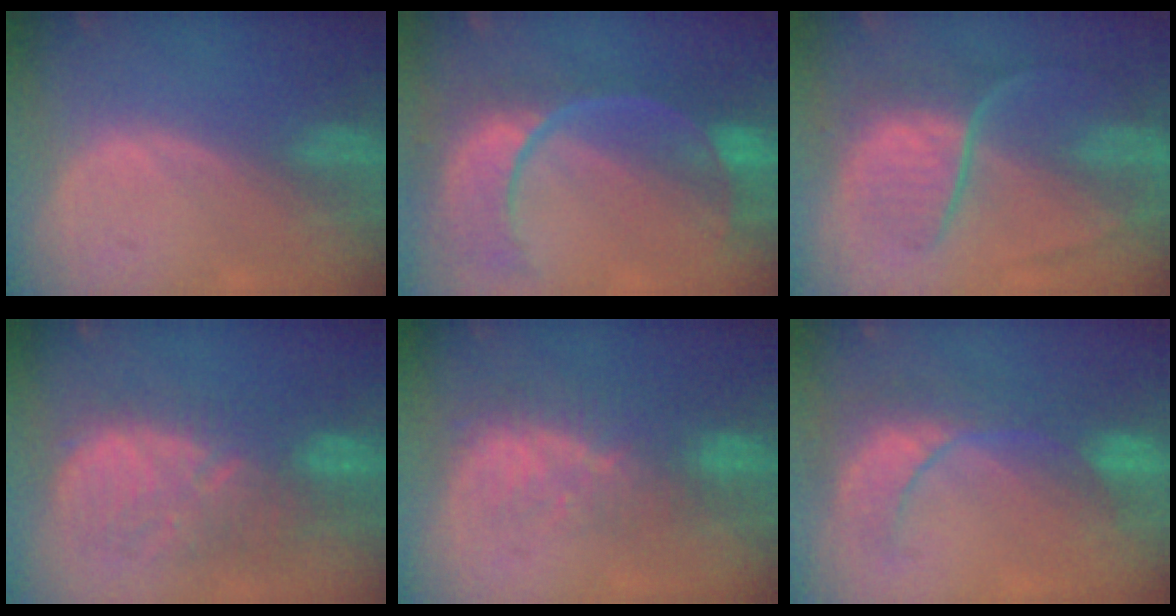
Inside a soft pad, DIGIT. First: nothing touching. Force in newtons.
{"total": 11.1, "press": 9.4, "slide": 5.9}
{"total": 9.0, "press": 7.4, "slide": 5.1}
{"total": 10.6, "press": 10.4, "slide": 2.3}
{"total": 8.4, "press": 7.5, "slide": 3.8}
{"total": 8.0, "press": 7.9, "slide": 1.3}